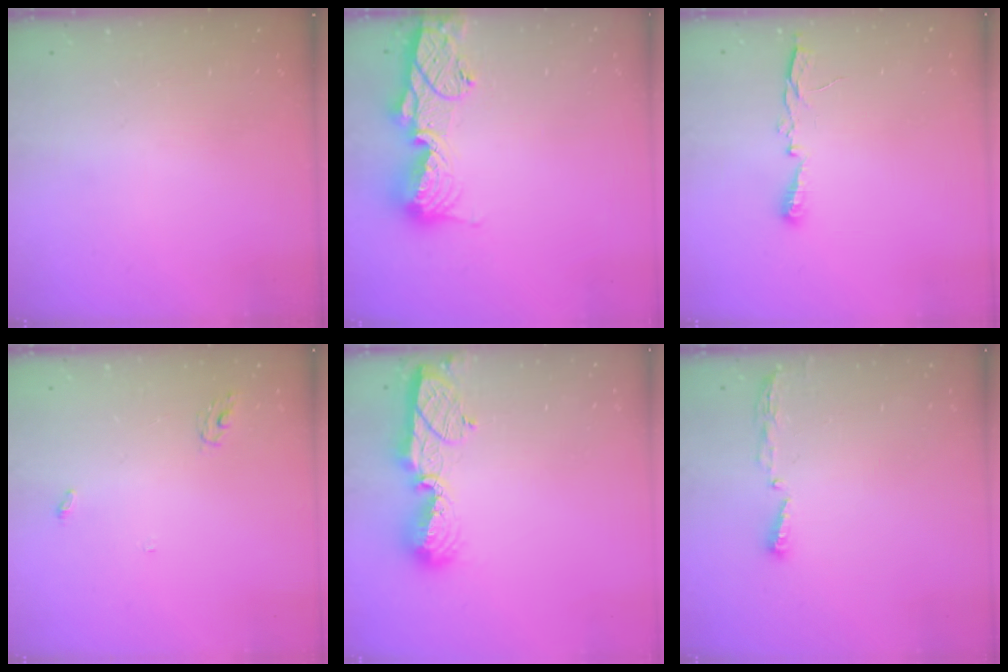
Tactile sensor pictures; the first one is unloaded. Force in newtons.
{"total": 12.9, "press": 12.9, "slide": 1.2}
{"total": 5.2, "press": 5.1, "slide": 0.8}
{"total": 2.8, "press": 2.8, "slide": 0.2}
{"total": 10.0, "press": 10.0, "slide": 0.9}
{"total": 3.4, "press": 3.4, "slide": 0.4}